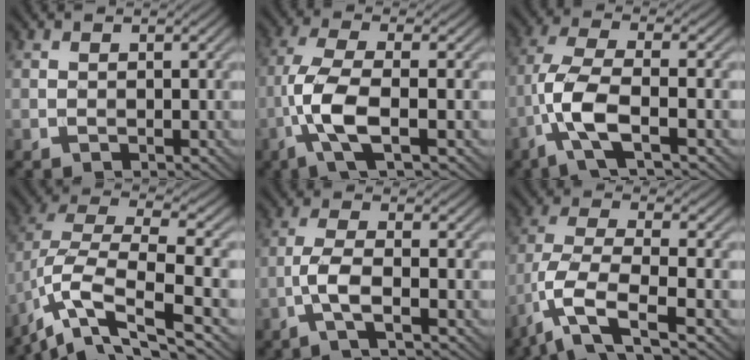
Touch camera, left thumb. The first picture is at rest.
{"total": 7.6, "force": [-2.3, 2.0, 7.0], "torque": [-0.152, 0.011, -0.058]}
{"total": 7.9, "force": [-3.1, 2.2, 7.0], "torque": [-0.154, 0.008, -0.078]}
{"total": 12.1, "force": [-5.9, 4.1, 9.8], "torque": [-0.206, 0.001, -0.101]}
{"total": 4.0, "force": [-1.7, 0.6, 3.6], "torque": [-0.079, 0.010, -0.048]}
{"total": 9.1, "force": [-4.9, 2.8, 7.1], "torque": [-0.156, -0.008, -0.106]}